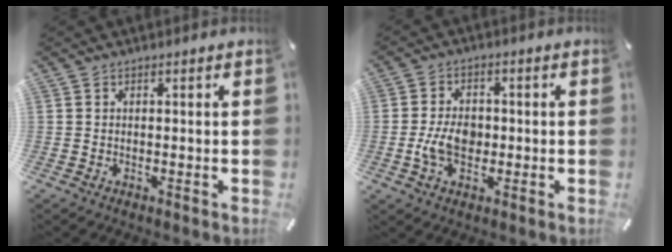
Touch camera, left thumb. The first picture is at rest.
{"total": 7.0, "force": [-1.3, 4.9, 4.8], "torque": [-0.085, 0.000, -0.025]}